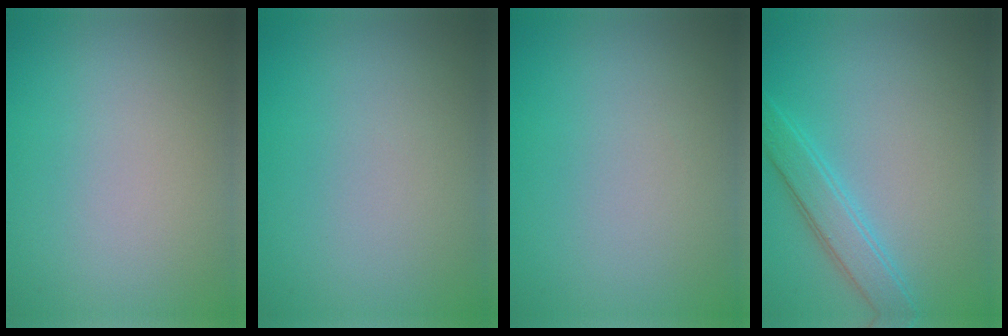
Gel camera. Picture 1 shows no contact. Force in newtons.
{"total": 0.0}
{"total": 0.0}
{"total": 2.8, "press": 2.8, "slide": 0.1}